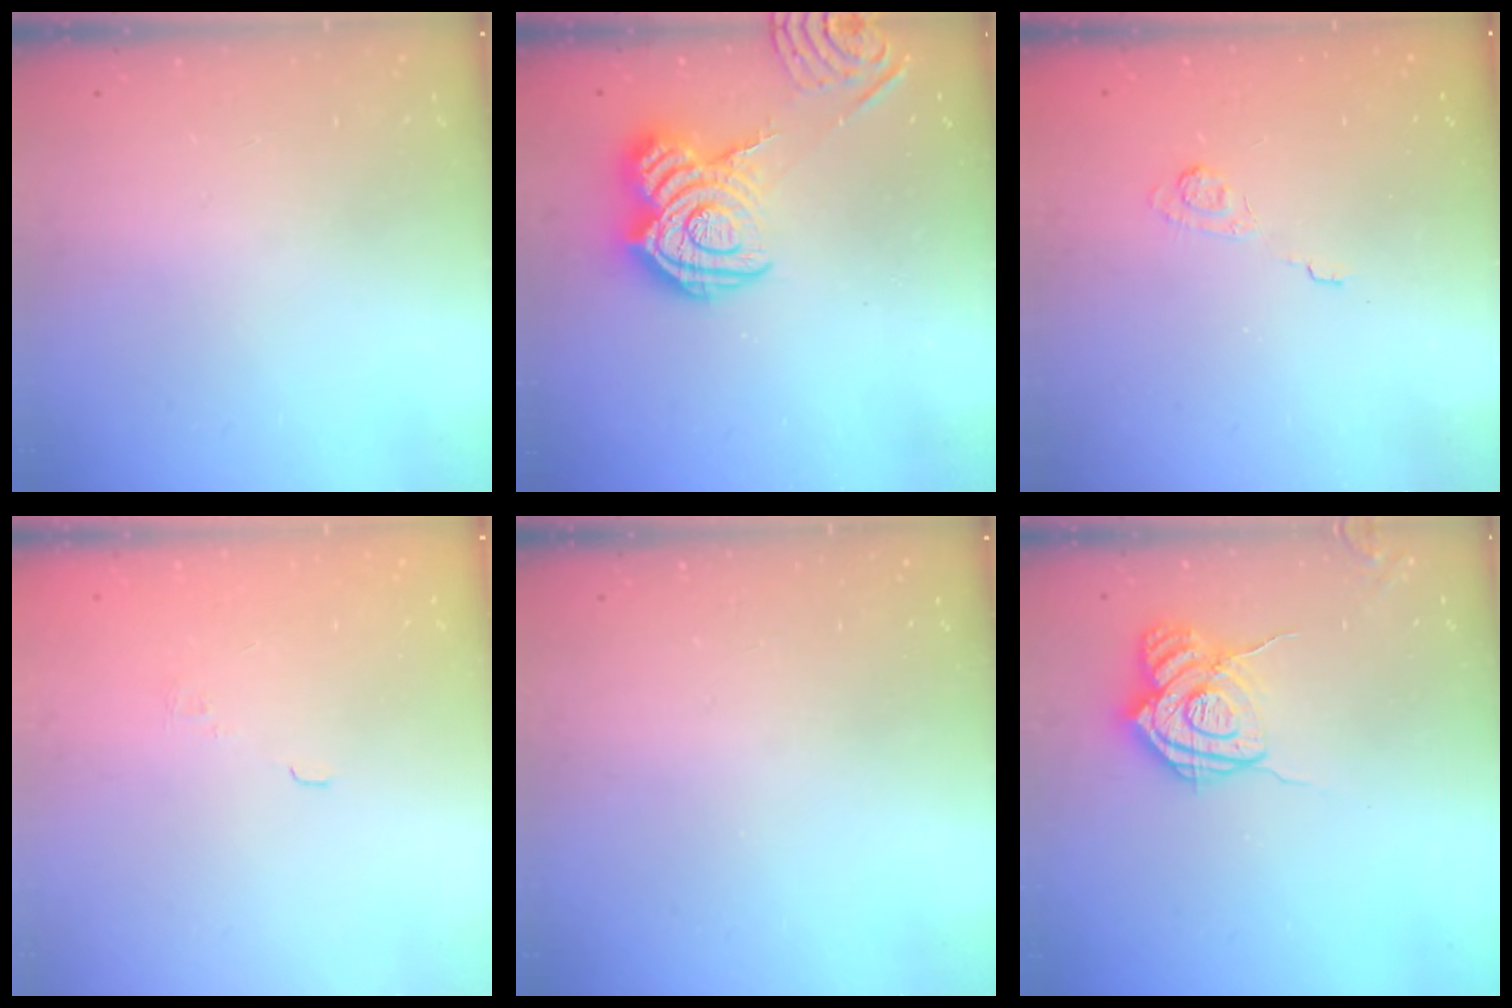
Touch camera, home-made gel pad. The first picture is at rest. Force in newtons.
{"total": 13.5, "press": 13.5, "slide": 1.2}
{"total": 2.6, "press": 2.2, "slide": 1.5}
{"total": 1.8, "press": 1.3, "slide": 1.2}
{"total": 0.0}
{"total": 13.5, "press": 13.4, "slide": 1.4}